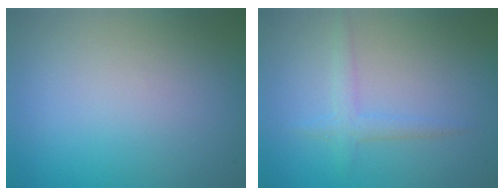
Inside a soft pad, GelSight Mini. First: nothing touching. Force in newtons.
{"total": 1.8, "press": 1.8, "slide": 0.2}